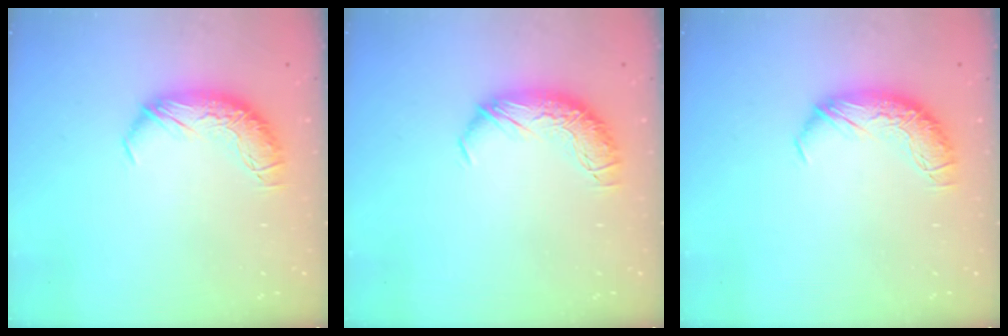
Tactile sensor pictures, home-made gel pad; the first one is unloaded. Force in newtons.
{"total": 0.0}
{"total": 0.0}